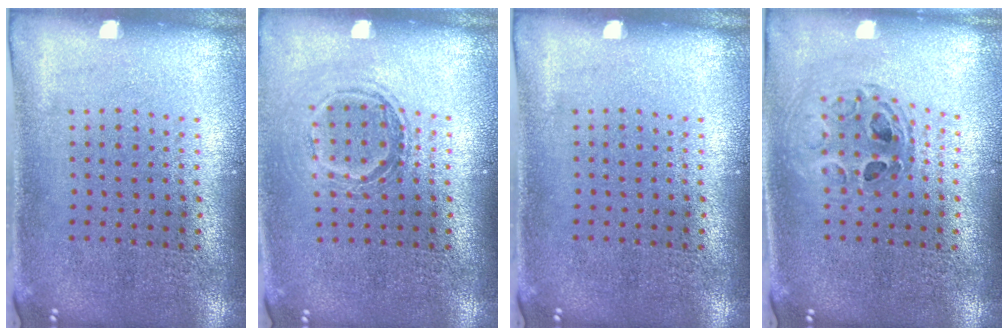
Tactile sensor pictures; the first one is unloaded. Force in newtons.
{"total": 1.3, "press": 1.1, "slide": 0.7}
{"total": 0.0}
{"total": 0.7, "press": 0.7, "slide": 0.1}